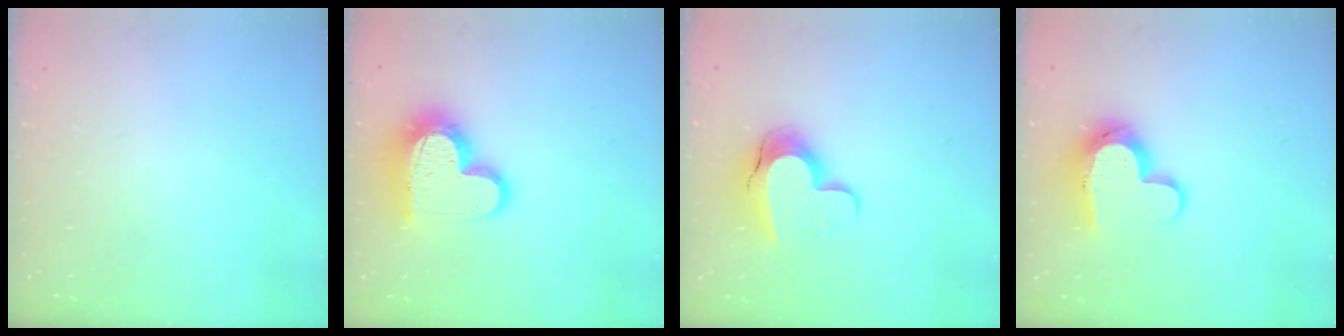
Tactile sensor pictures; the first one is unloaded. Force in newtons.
{"total": 17.3, "press": 17.3, "slide": 1.4}
{"total": 10.9, "press": 10.9, "slide": 1.0}
{"total": 11.7, "press": 11.7, "slide": 0.8}